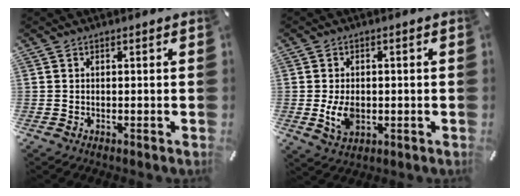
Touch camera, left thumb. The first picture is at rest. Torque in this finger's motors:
{"motor_torque": [0.84, 1.01, 0.49, 0.10, 0.17]}